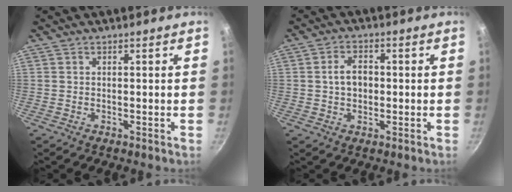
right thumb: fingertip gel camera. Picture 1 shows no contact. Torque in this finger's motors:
{"motor_torque": [-0.03, 0.10, 0.01, 0.08, 0.02]}